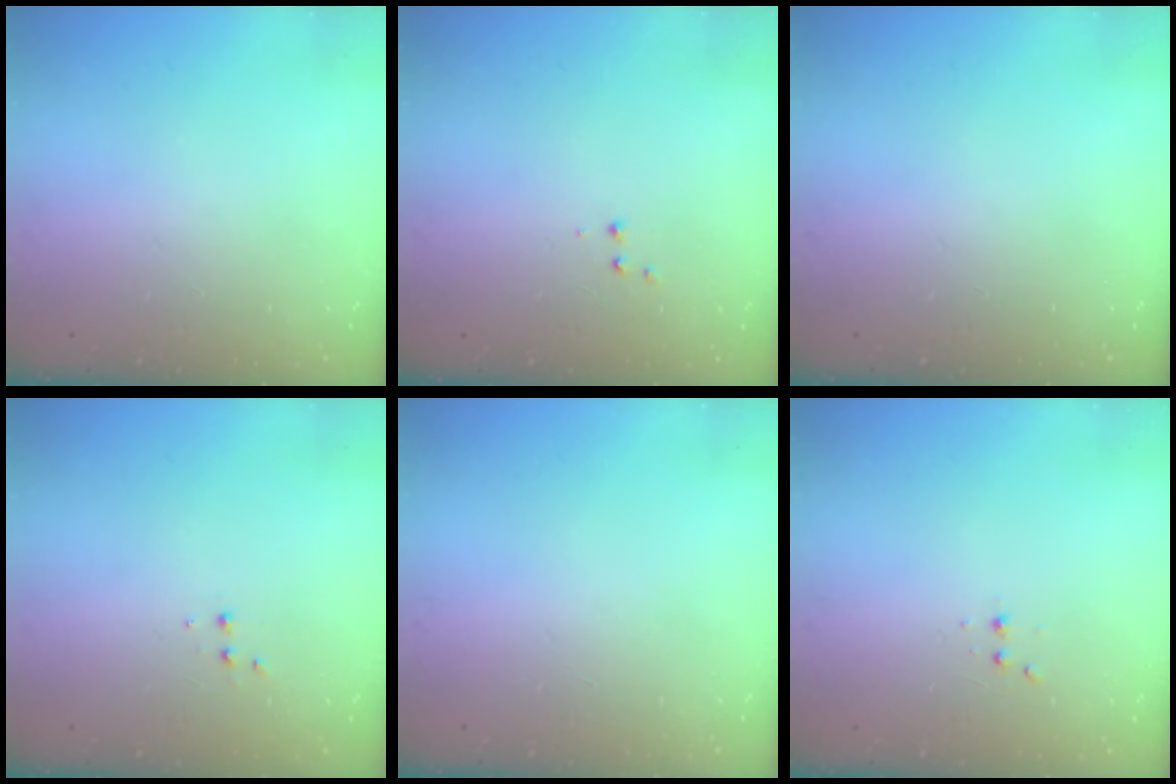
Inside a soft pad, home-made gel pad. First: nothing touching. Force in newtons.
{"total": 2.6, "press": 2.5, "slide": 0.6}
{"total": 0.0}
{"total": 1.9, "press": 1.9, "slide": 0.2}
{"total": 0.0}
{"total": 2.9, "press": 2.7, "slide": 1.0}